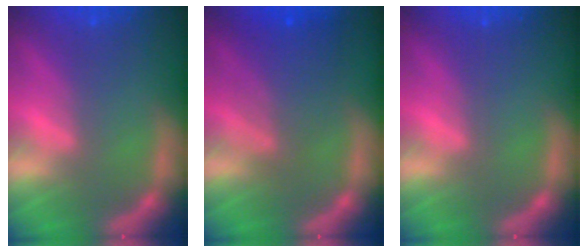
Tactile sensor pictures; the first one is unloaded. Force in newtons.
{"total": 5.1}
{"total": 0.0}